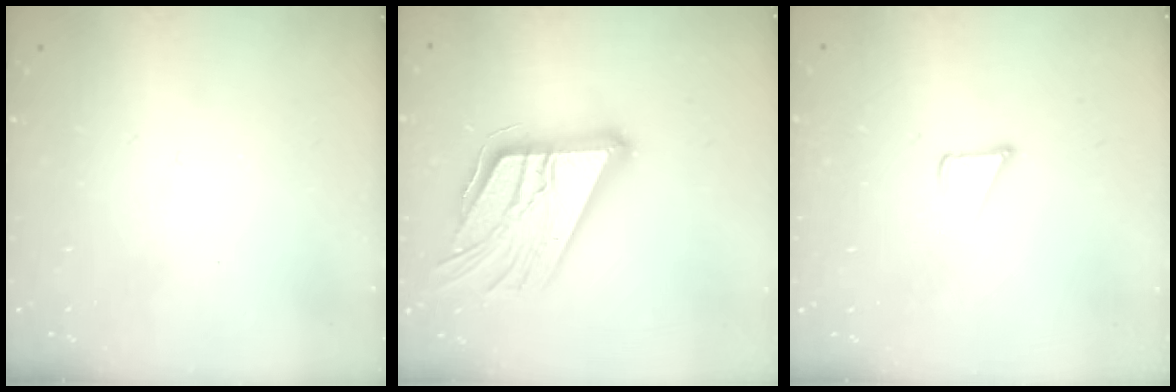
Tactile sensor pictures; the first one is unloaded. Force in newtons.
{"total": 21.6, "press": 21.5, "slide": 2.3}
{"total": 1.7, "press": 1.7, "slide": 0.1}